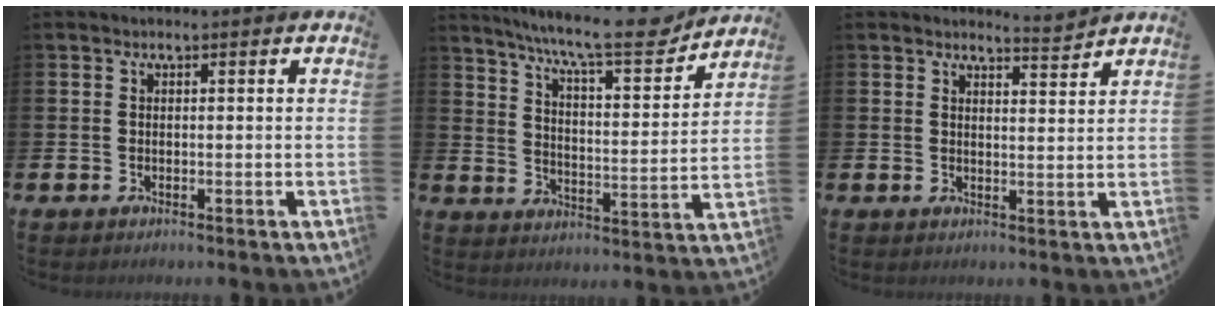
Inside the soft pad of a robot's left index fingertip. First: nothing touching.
{"total": 10.8, "force": [9.4, 1.1, 5.3], "torque": [-0.113, -0.057, 0.156]}
{"total": 2.0, "force": [2.0, 0.0, 0.0], "torque": [0.006, -0.012, 0.035]}